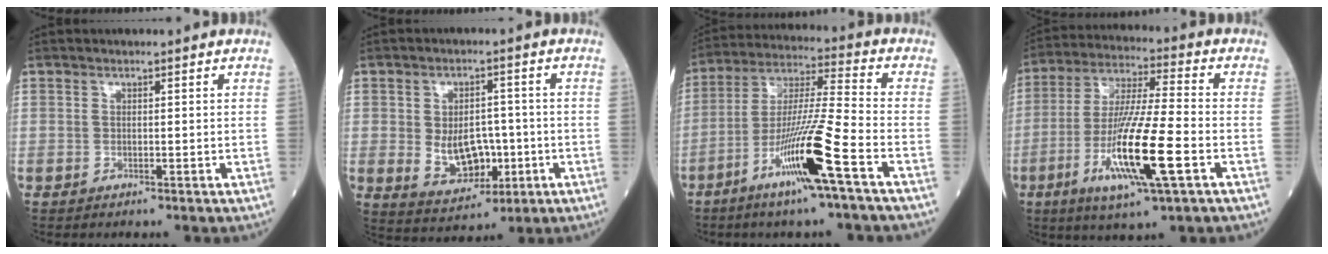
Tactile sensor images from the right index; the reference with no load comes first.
{"total": 7.1, "force": [-0.6, 5.0, 5.0], "torque": [-0.082, 0.004, 0.006]}
{"total": 13.8, "force": [-6.5, -0.9, 12.1], "torque": [-0.238, -0.013, -0.124]}
{"total": 15.8, "force": [-5.1, 1.0, 15.0], "torque": [-0.292, -0.022, -0.094]}